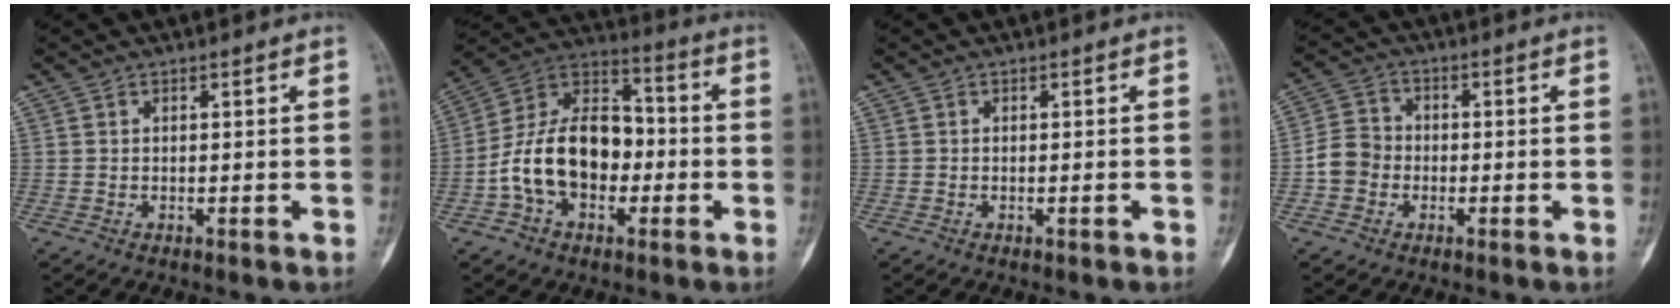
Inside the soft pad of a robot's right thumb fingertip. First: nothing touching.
{"total": 17.4, "force": [-3.2, 11.6, 12.5], "torque": [-0.198, 0.047, -0.059]}
{"total": 0.5, "force": [-0.3, 0.0, 0.4], "torque": [-0.006, 0.000, -0.002]}
{"total": 5.7, "force": [-1.5, 5.0, 2.3], "torque": [-0.029, 0.018, -0.040]}